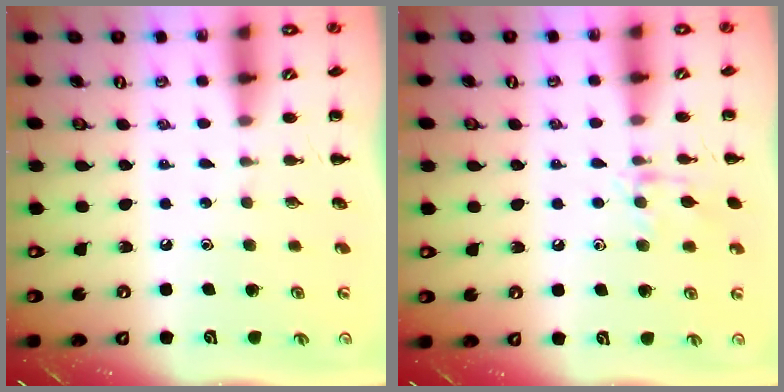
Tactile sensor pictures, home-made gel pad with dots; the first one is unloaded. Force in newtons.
{"total": 8.3, "press": 8.2, "slide": 1.2}